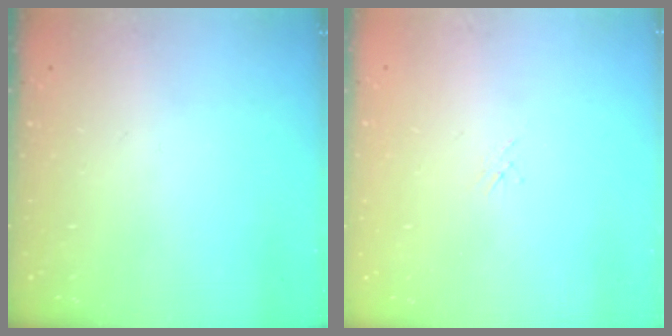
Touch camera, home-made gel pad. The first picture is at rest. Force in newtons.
{"total": 1.3, "press": 1.2, "slide": 0.3}